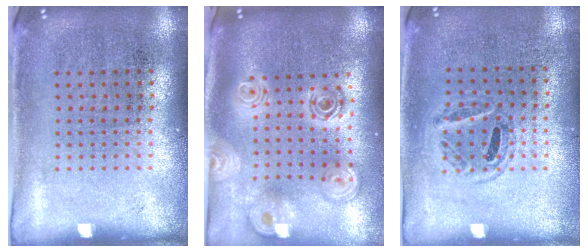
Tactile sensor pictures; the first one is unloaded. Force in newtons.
{"total": 2.5, "press": 1.9, "slide": 1.6}
{"total": 0.9, "press": 0.8, "slide": 0.4}